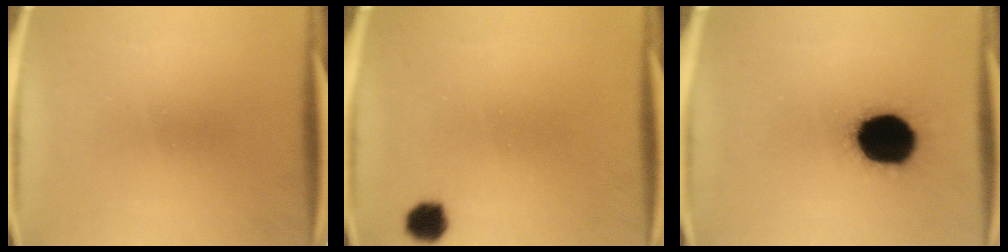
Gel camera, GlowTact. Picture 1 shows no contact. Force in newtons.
{"total": 3.9}
{"total": 17.8}